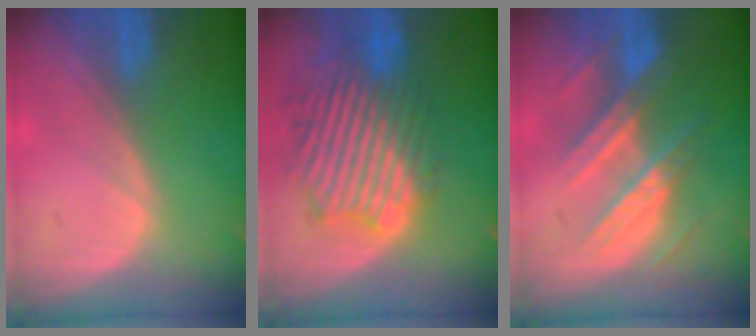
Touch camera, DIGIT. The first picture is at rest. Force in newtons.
{"total": 12.3, "press": 11.0, "slide": 5.5}
{"total": 9.1, "press": 7.9, "slide": 4.4}